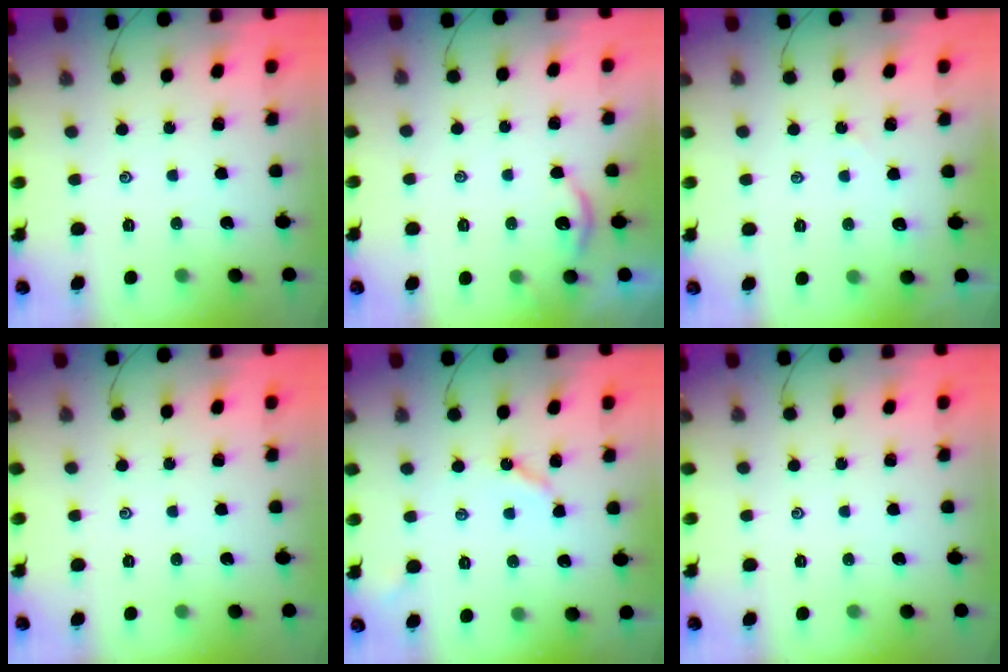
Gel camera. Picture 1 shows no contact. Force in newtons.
{"total": 1.9, "press": 1.9, "slide": 0.3}
{"total": 1.8, "press": 1.8, "slide": 0.3}
{"total": 0.0}
{"total": 3.8, "press": 3.8, "slide": 0.3}
{"total": 0.0}